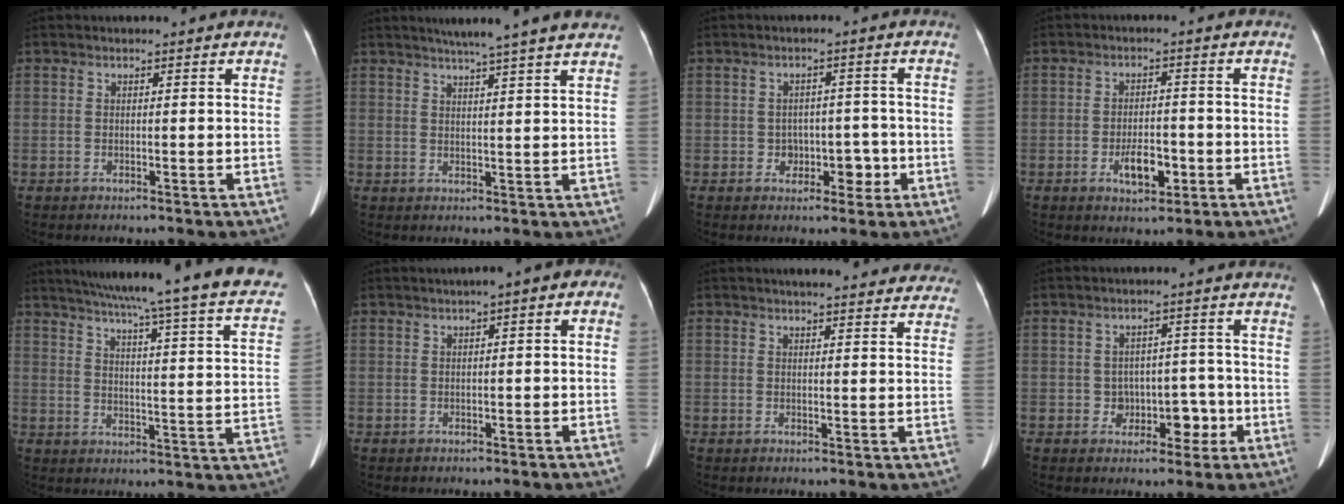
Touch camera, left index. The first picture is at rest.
{"total": 10.5, "force": [8.8, -0.7, 5.7], "torque": [-0.081, 0.019, 0.101]}
{"total": 4.1, "force": [-1.3, 3.3, 2.1], "torque": [-0.019, 0.019, -0.011]}
{"total": 4.9, "force": [-1.9, 2.2, 3.9], "torque": [-0.068, 0.001, -0.026]}
{"total": 31.0, "force": [26.9, 1.1, 15.2], "torque": [-0.200, -0.068, 0.322]}
{"total": 3.7, "force": [0.8, 1.1, 3.4], "torque": [-0.037, 0.023, 0.004]}
{"total": 15.0, "force": [13.6, 3.0, 5.6], "torque": [-0.047, 0.015, 0.149]}
{"total": 4.9, "force": [-1.6, 4.0, 2.4], "torque": [-0.021, 0.025, -0.015]}